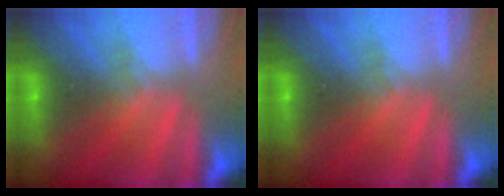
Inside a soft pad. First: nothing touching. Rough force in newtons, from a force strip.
{"total": 0.0}